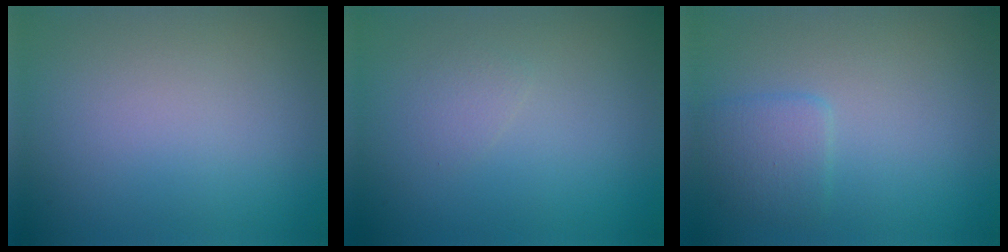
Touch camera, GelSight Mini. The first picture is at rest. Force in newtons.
{"total": 0.8, "press": 0.8, "slide": 0.1}
{"total": 2.0, "press": 2.0, "slide": 0.1}